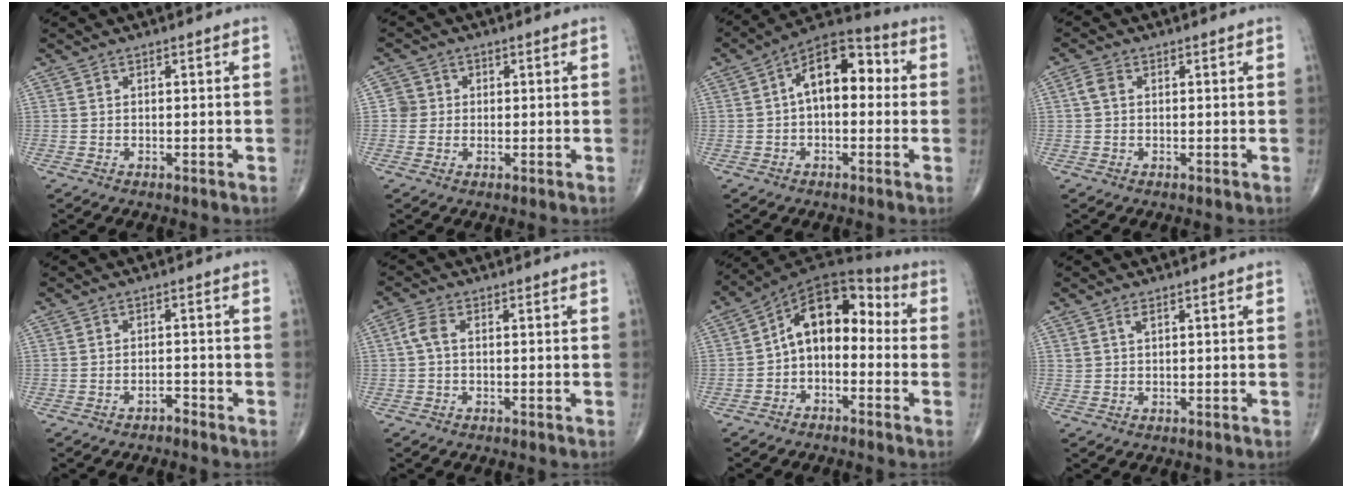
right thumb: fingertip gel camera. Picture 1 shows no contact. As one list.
[{"total": 3.1, "force": [0.1, 3.1, 0.3], "torque": [0.022, 0.008, -0.003]}, {"total": 12.1, "force": [1.1, 6.9, 9.8], "torque": [-0.130, 0.040, 0.002]}, {"total": 2.1, "force": [0.3, 1.5, 1.5], "torque": [-0.034, 0.010, 0.006]}, {"total": 1.4, "force": [-1.3, 0.5, 0.3], "torque": [-0.001, 0.008, -0.020]}, {"total": 2.8, "force": [0.1, 1.4, 2.5], "torque": [-0.062, 0.008, -0.003]}, {"total": 11.9, "force": [-1.1, 7.6, 9.1], "torque": [-0.111, 0.059, -0.036]}, {"total": 1.2, "force": [0.7, 0.4, 0.8], "torque": [-0.015, 0.002, 0.017]}]